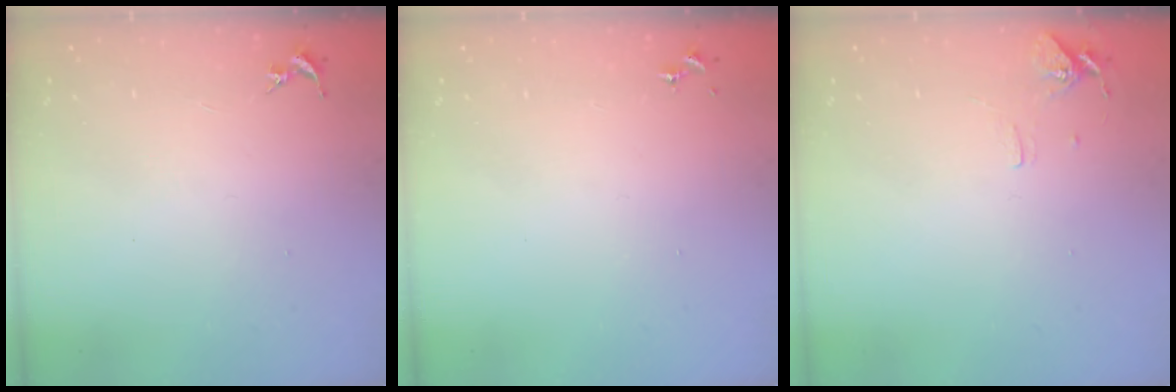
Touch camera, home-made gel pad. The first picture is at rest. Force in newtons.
{"total": 0.0}
{"total": 7.4, "press": 7.4, "slide": 0.6}